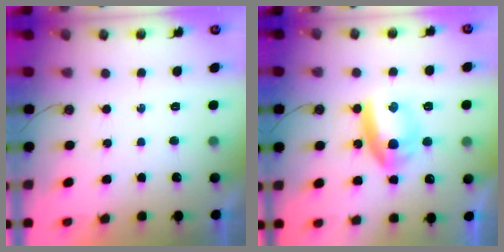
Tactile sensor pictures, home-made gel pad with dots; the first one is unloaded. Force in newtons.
{"total": 10.6, "press": 10.5, "slide": 1.3}